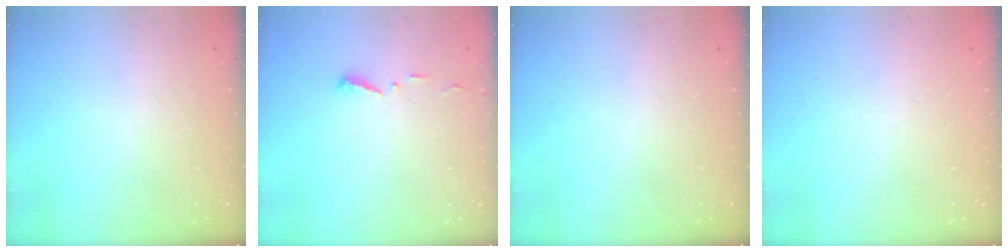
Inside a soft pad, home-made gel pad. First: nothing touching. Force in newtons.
{"total": 4.7, "press": 4.7, "slide": 0.5}
{"total": 0.0}
{"total": 0.9, "press": 0.9, "slide": 0.0}